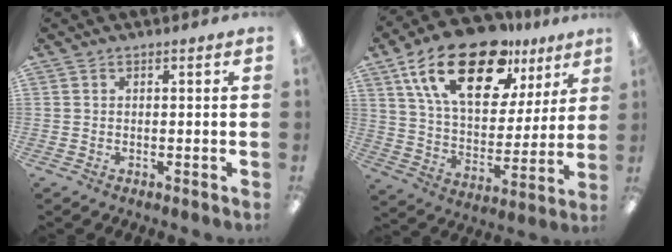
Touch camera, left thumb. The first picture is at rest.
{"total": 23.5, "force": [14.4, 11.3, 14.7], "torque": [-0.252, -0.067, 0.251]}